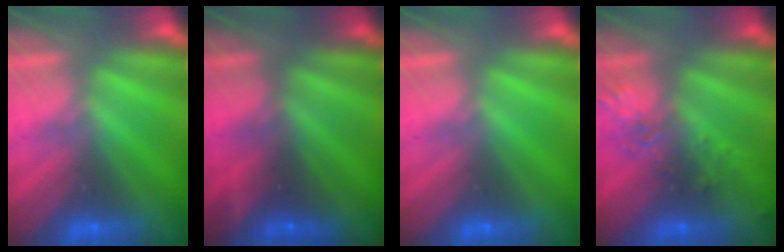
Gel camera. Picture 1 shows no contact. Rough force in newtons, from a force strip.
{"total": 2.4}
{"total": 0.0}
{"total": 2.4}